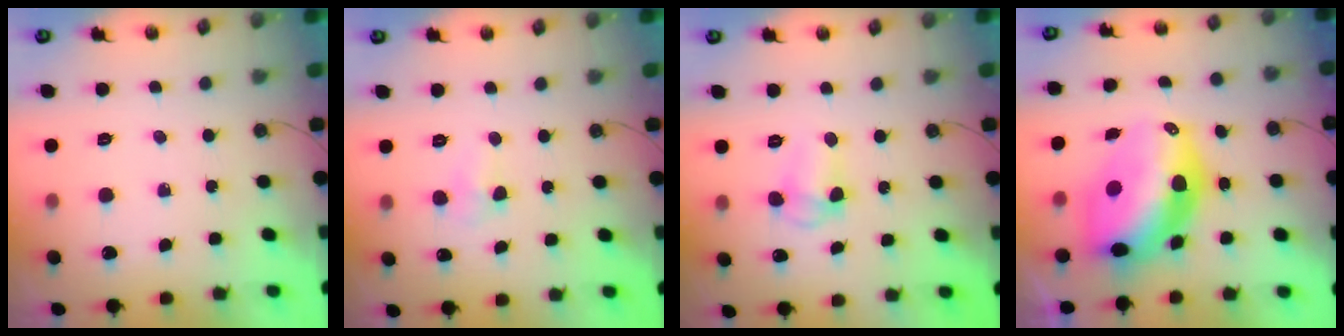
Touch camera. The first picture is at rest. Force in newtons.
{"total": 4.0, "press": 3.6, "slide": 1.7}
{"total": 3.7, "press": 3.6, "slide": 0.8}
{"total": 14.2, "press": 14.1, "slide": 1.1}